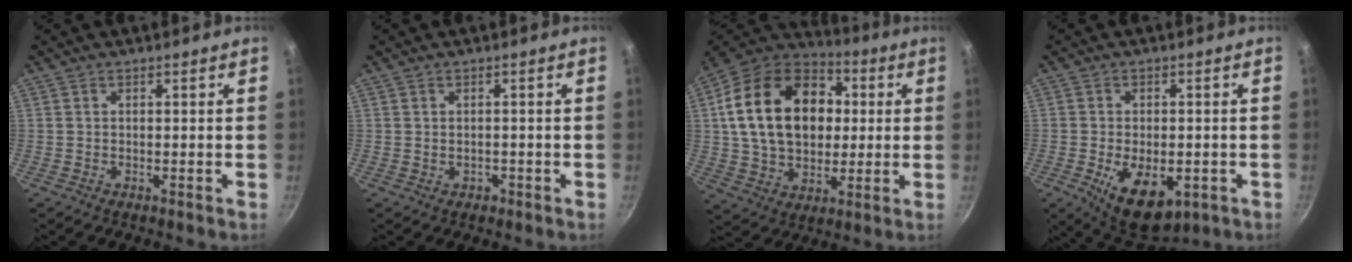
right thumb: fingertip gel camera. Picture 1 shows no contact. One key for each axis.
{"total": 1.1, "fx": -0.4, "fy": 0.9, "fz": 0.5, "tx": -0.008, "ty": 0.003, "tz": -0.001}
{"total": 25.0, "fx": 3.9, "fy": 17.8, "fz": 17.1, "tx": -0.279, "ty": 0.023, "tz": 0.065}
{"total": 11.9, "fx": -3.7, "fy": 6.6, "fz": 9.1, "tx": -0.118, "ty": -0.003, "tz": -0.041}